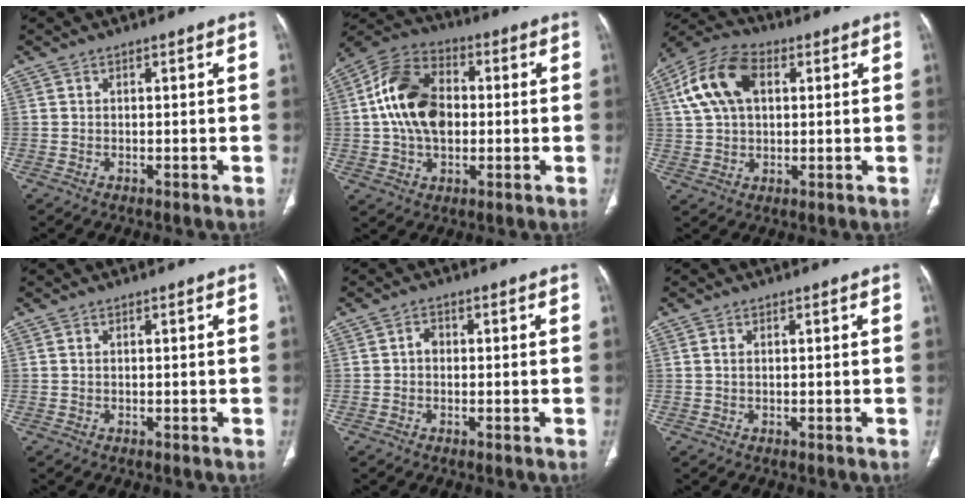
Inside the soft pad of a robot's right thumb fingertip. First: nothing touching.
{"total": 15.9, "force": [0.9, 10.5, 11.8], "torque": [-0.202, 0.023, 0.010]}
{"total": 13.2, "force": [3.9, 8.2, 9.6], "torque": [-0.185, 0.019, 0.069]}
{"total": 0.0}
{"total": 1.6, "force": [-0.1, 1.3, 1.0], "torque": [-0.008, 0.006, -0.007]}
{"total": 0.8, "force": [0.2, 0.4, 0.6], "torque": [-0.019, 0.006, 0.007]}